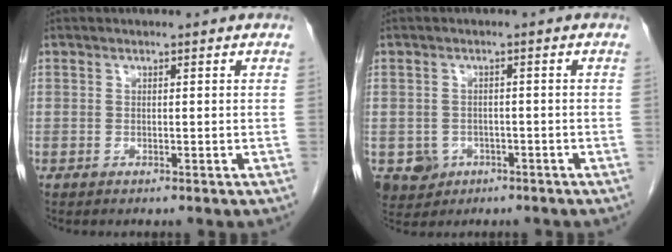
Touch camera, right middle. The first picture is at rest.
{"total": 4.7, "force": [-2.1, 4.1, 1.0], "torque": [-0.018, 0.003, -0.026]}